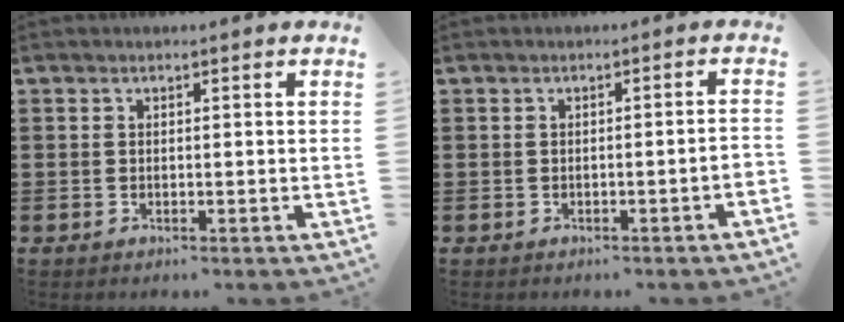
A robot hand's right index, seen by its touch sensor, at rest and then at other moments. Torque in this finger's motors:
{"motor_torque": [0.49, -0.09, -0.09, -0.10]}